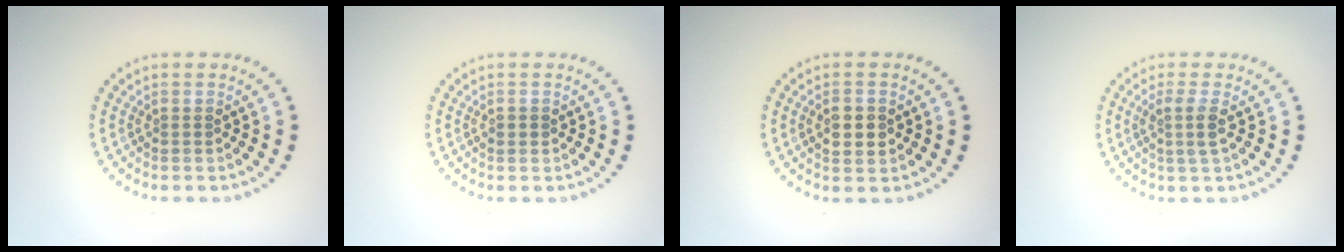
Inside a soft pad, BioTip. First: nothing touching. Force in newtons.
{"total": 0.9, "press": 0.9, "slide": 0.1}
{"total": 2.8, "press": 2.8, "slide": 0.1}
{"total": 1.9, "press": 1.5, "slide": 1.0}